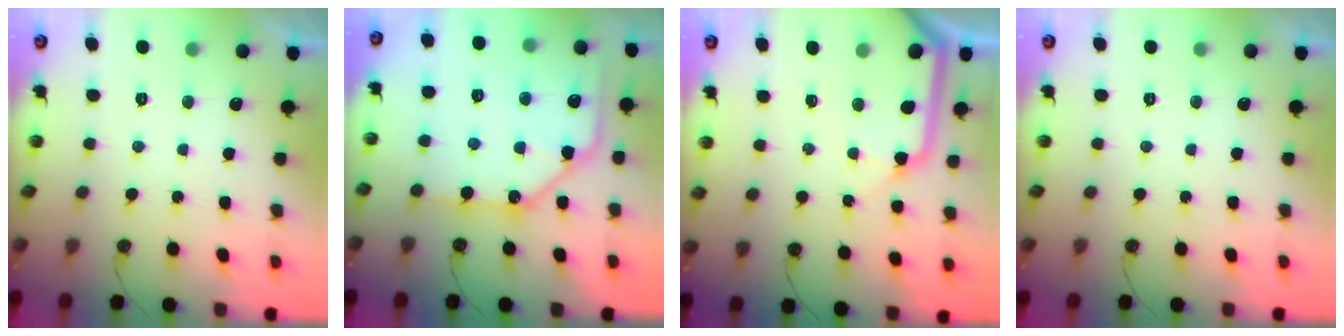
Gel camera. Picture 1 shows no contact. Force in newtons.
{"total": 16.8, "press": 16.7, "slide": 1.8}
{"total": 12.1, "press": 12.0, "slide": 1.7}
{"total": 0.7, "press": 0.4, "slide": 0.7}